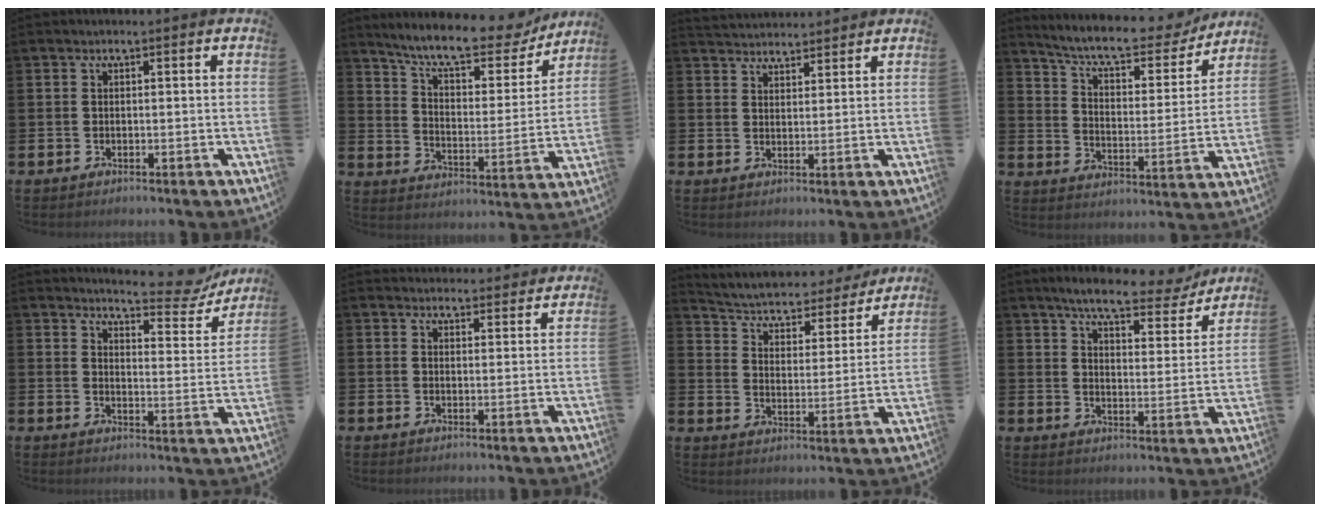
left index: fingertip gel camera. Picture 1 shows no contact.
{"total": 10.5, "force": [9.3, 2.3, 4.2], "torque": [-0.105, -0.061, 0.157]}
{"total": 3.2, "force": [3.1, 0.6, -0.3], "torque": [-0.002, -0.016, 0.057]}
{"total": 8.9, "force": [8.0, 1.9, 3.5], "torque": [-0.096, -0.052, 0.134]}
{"total": 6.3, "force": [6.0, 1.1, 1.5], "torque": [-0.023, -0.045, 0.098]}
{"total": 3.1, "force": [3.0, 0.8, -0.2], "torque": [0.009, -0.018, 0.053]}
{"total": 4.6, "force": [4.2, 1.5, 1.1], "torque": [-0.048, -0.038, 0.063]}
{"total": 7.1, "force": [6.3, 1.5, 2.8], "torque": [-0.064, -0.036, 0.104]}